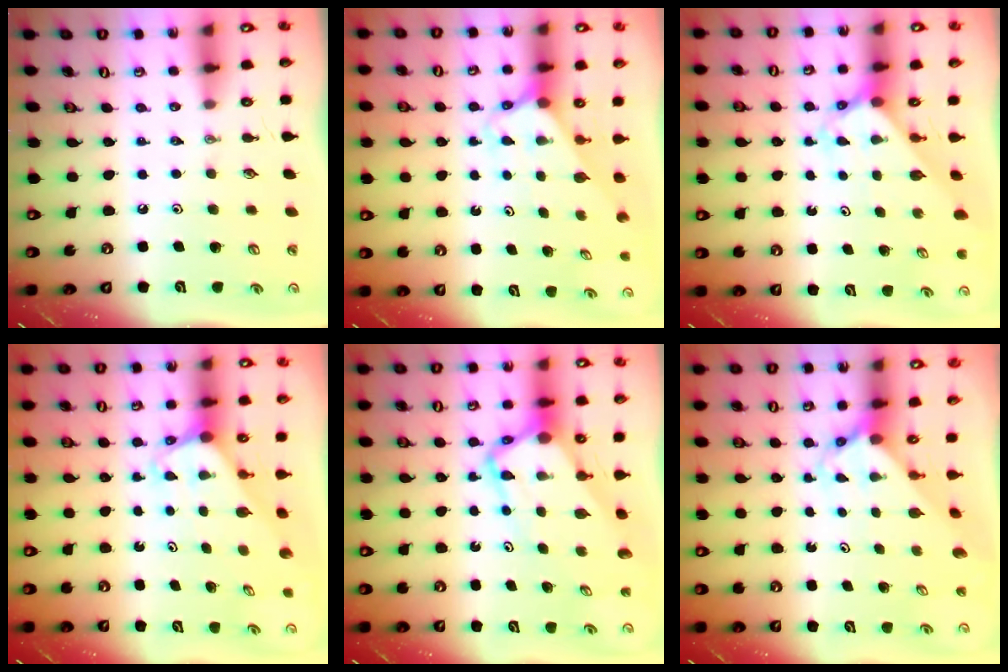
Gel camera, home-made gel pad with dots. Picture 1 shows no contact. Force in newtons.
{"total": 2.6, "press": 2.6, "slide": 0.2}
{"total": 2.7, "press": 2.7, "slide": 0.1}
{"total": 2.0, "press": 2.0, "slide": 0.0}
{"total": 8.4, "press": 8.4, "slide": 0.9}
{"total": 3.4, "press": 3.4, "slide": 0.3}